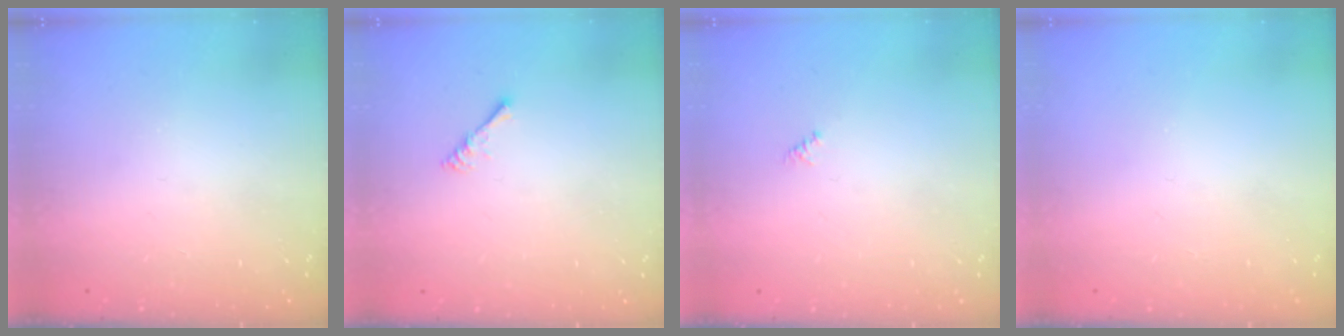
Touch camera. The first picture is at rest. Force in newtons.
{"total": 1.7, "press": 1.6, "slide": 0.4}
{"total": 0.0}
{"total": 0.0}